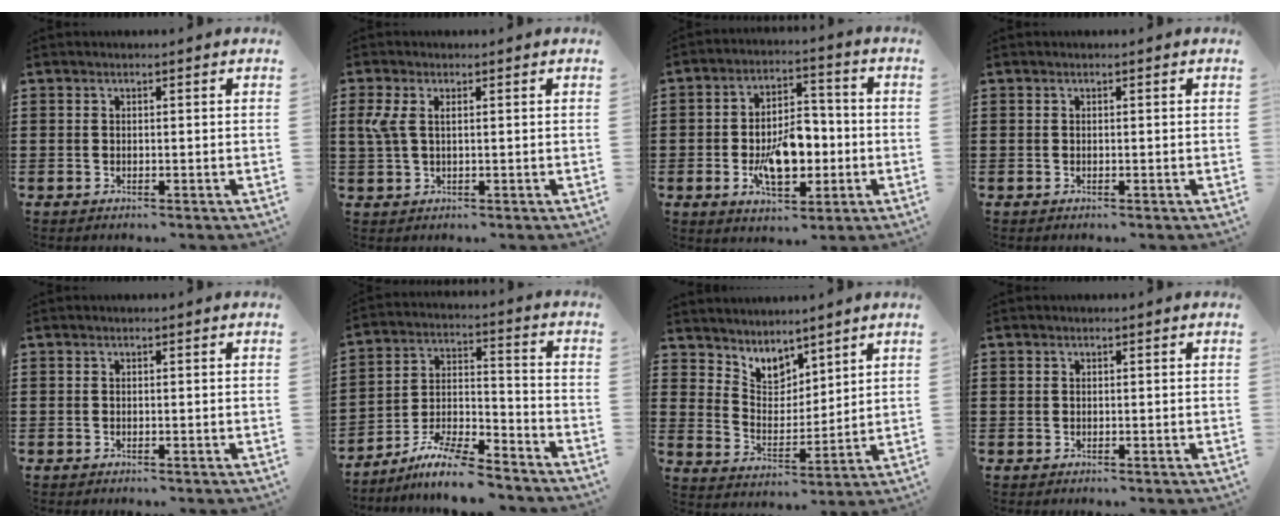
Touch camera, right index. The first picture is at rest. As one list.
[{"total": 3.2, "force": [0.8, 1.6, 2.7], "torque": [-0.080, -0.002, 0.006]}, {"total": 9.5, "force": [-2.2, 5.2, 7.7], "torque": [-0.125, -0.003, -0.042]}, {"total": 0.0}, {"total": 0.0}, {"total": 9.2, "force": [-8.1, 1.6, 4.0], "torque": [-0.071, 0.018, -0.156]}, {"total": 5.1, "force": [4.5, 2.4, 0.6], "torque": [-0.037, -0.025, 0.083]}, {"total": 0.6, "force": [0.3, 0.5, 0.1], "torque": [-0.003, 0.003, 0.005]}]